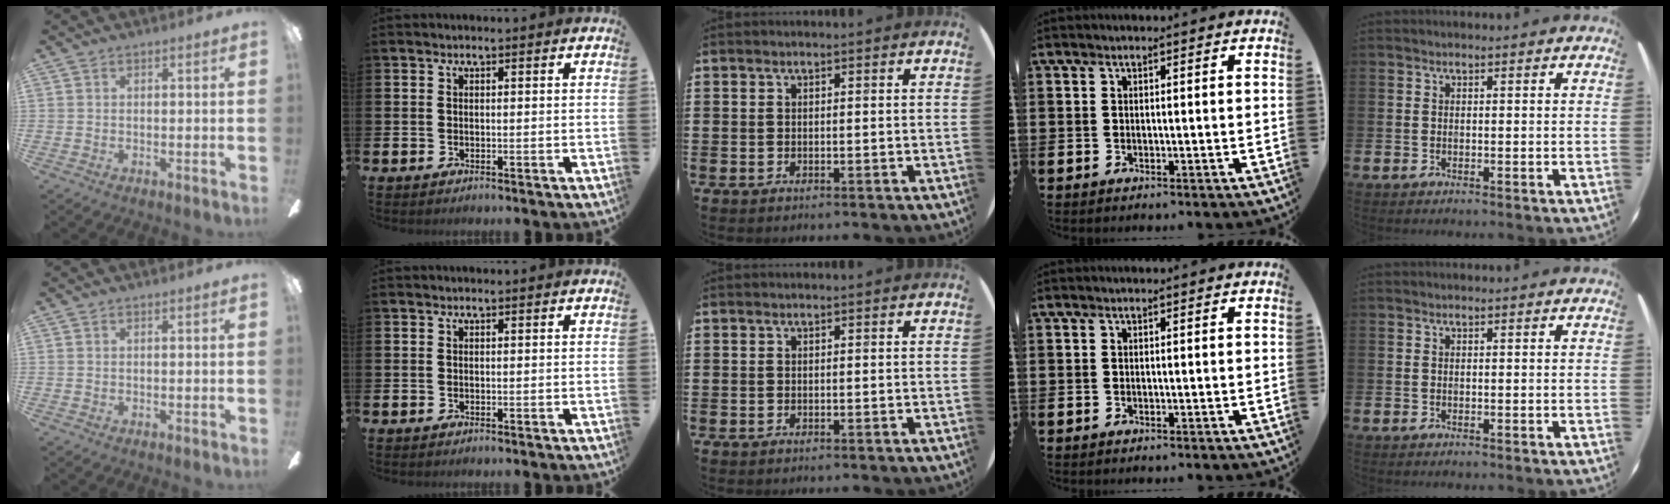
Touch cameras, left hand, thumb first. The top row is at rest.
{}